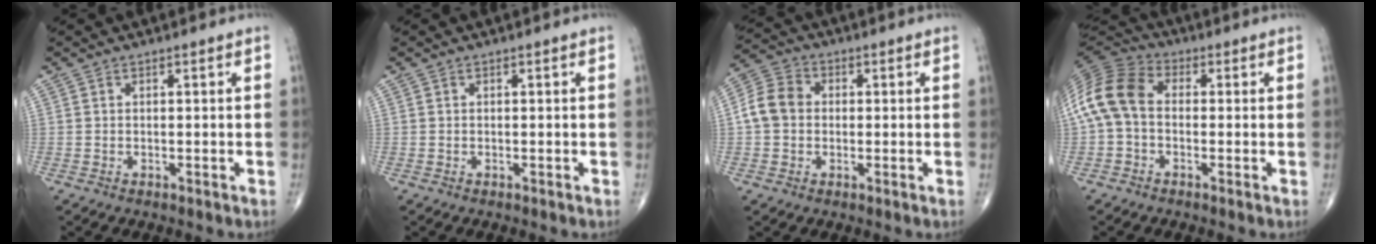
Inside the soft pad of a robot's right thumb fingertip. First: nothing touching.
{"total": 0.0}
{"total": 7.3, "force": [0.0, 6.1, 4.1], "torque": [-0.071, 0.022, -0.011]}
{"total": 11.3, "force": [-0.3, 7.8, 8.1], "torque": [-0.162, 0.029, -0.022]}